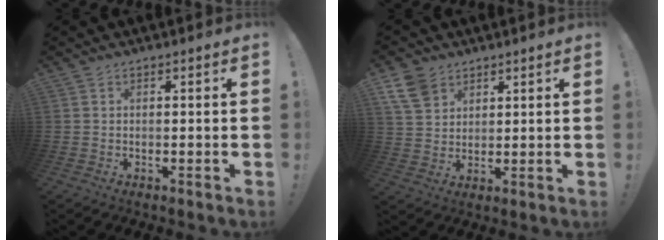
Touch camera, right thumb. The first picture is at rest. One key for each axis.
{"total": 8.7, "fx": 5.3, "fy": 5.9, "fz": 3.5, "tx": -0.065, "ty": -0.018, "tz": 0.108}